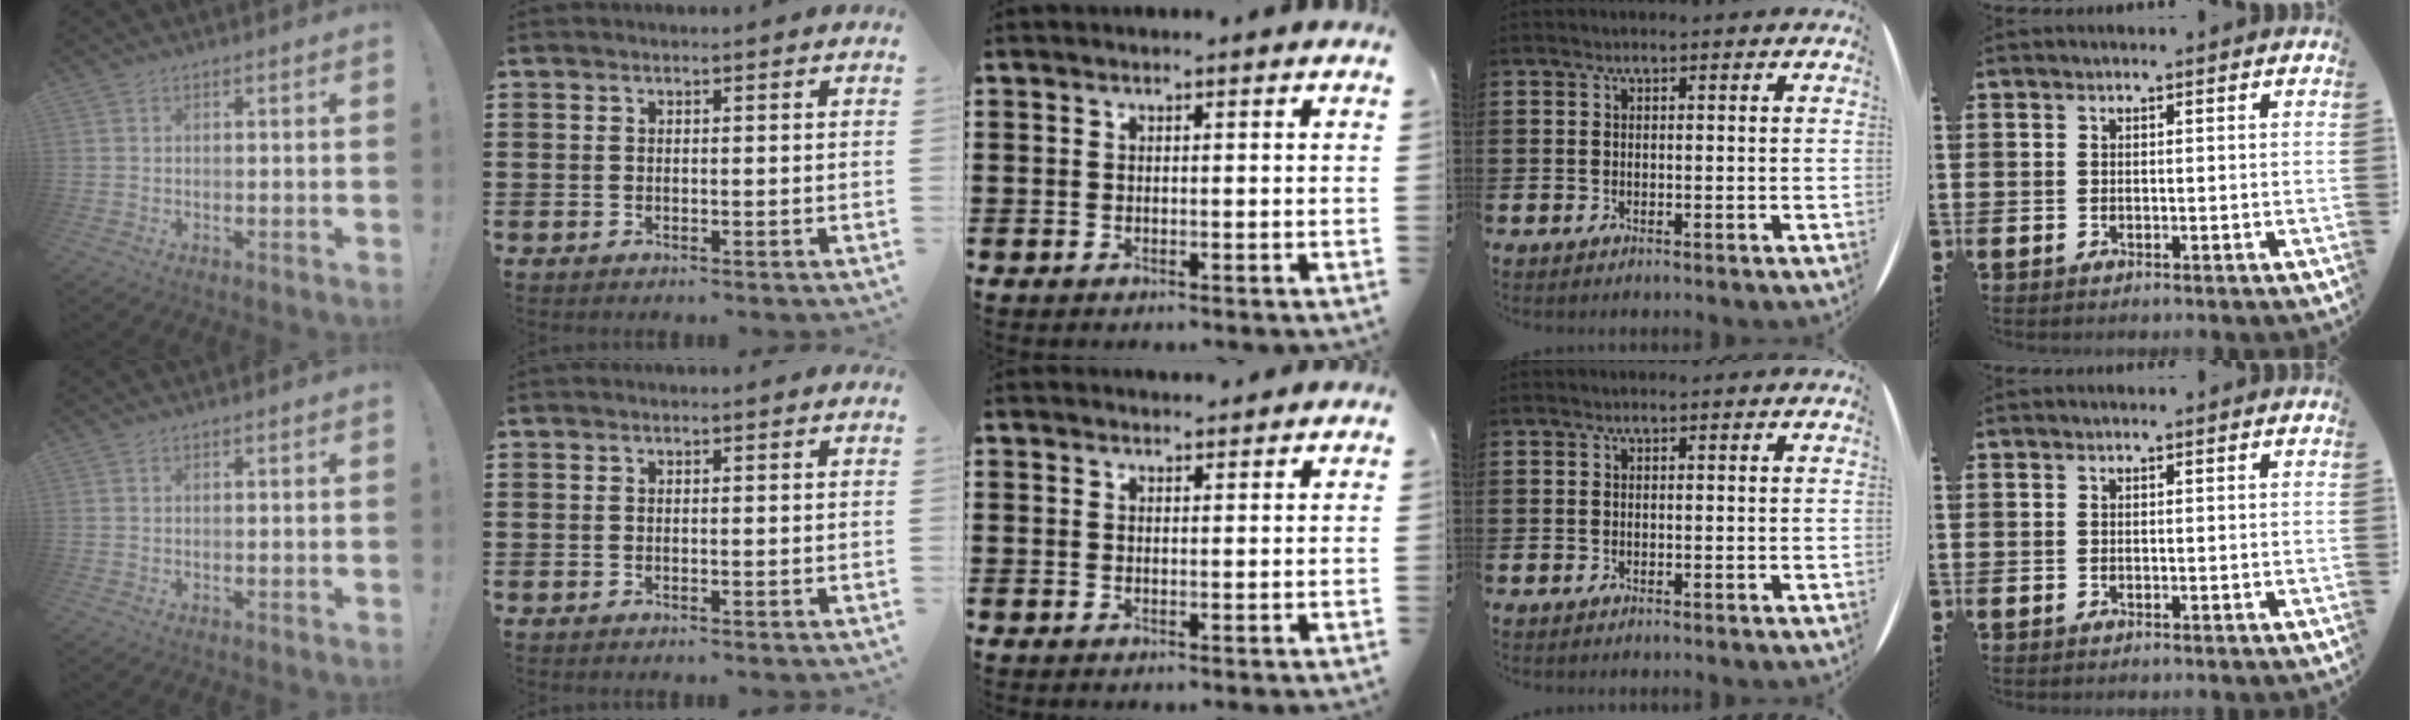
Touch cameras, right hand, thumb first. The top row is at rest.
{"middle": {"total": 1.2, "force": [1.1, 0.2, -0.1], "torque": [0.006, -0.004, 0.020]}}